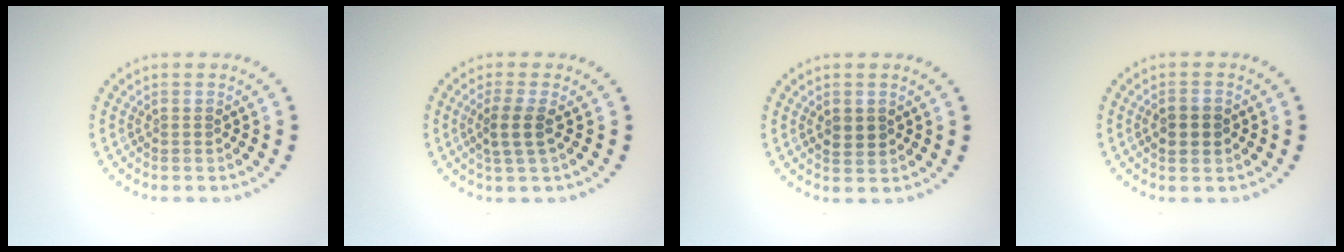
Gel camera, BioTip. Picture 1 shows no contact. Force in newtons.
{"total": 2.2, "press": 1.9, "slide": 1.2}
{"total": 1.6, "press": 1.6, "slide": 0.2}
{"total": 2.7, "press": 2.7, "slide": 0.1}